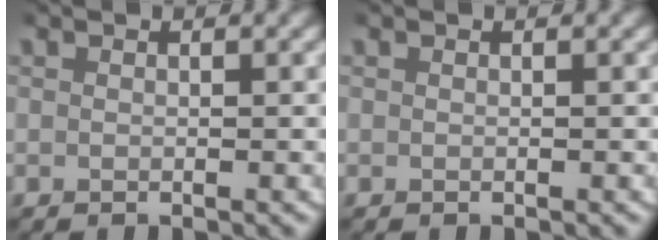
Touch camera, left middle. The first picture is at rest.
{"total": 0.0}